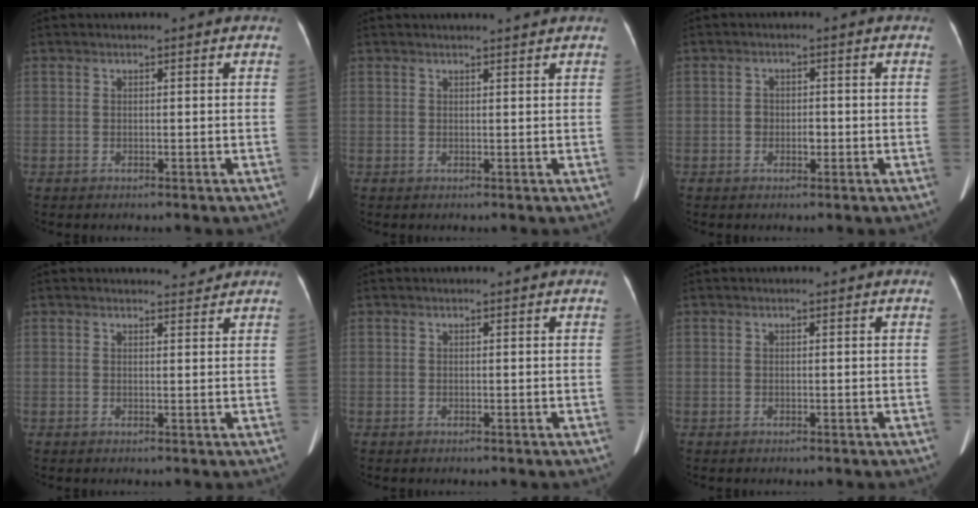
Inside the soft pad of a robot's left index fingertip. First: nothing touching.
{"total": 1.6, "force": [1.5, -0.5, 0.3], "torque": [-0.011, -0.003, 0.023]}
{"total": 2.1, "force": [-0.6, 1.5, 1.4], "torque": [-0.019, 0.006, -0.008]}
{"total": 1.6, "force": [1.6, 0.1, -0.3], "torque": [-0.004, -0.010, 0.022]}
{"total": 0.0}
{"total": 0.0}